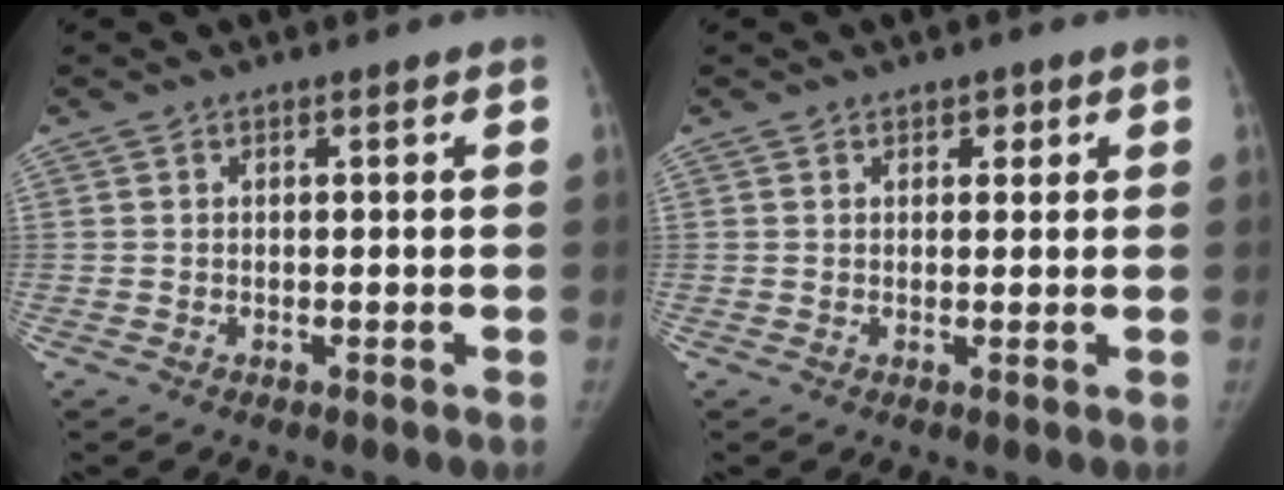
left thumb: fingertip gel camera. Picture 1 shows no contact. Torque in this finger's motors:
{"motor_torque": [-0.14, -0.12, -0.33, -0.14, -0.05]}